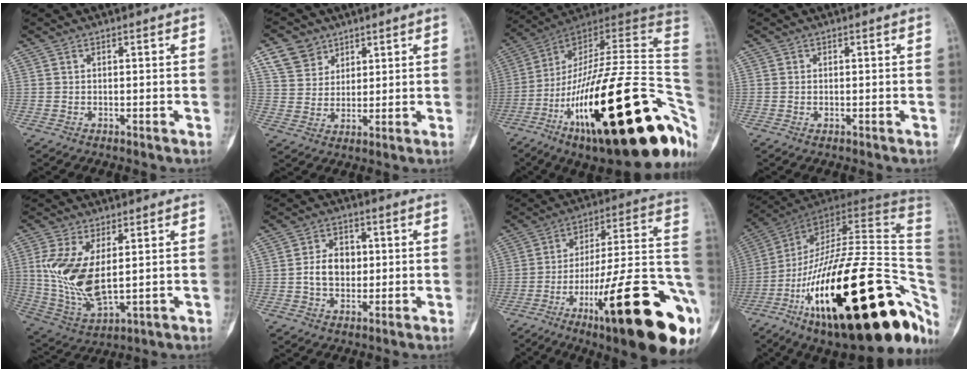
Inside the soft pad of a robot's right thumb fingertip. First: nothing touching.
{"total": 6.9, "force": [4.3, 5.3, 1.3], "torque": [-0.003, -0.017, 0.085]}
{"total": 38.4, "force": [-10.2, 12.3, 34.9], "torque": [-0.448, 0.069, -0.164]}
{"total": 0.5, "force": [-0.1, 0.3, 0.4], "torque": [-0.007, 0.005, 0.001]}
{"total": 13.4, "force": [2.1, 6.7, 11.5], "torque": [-0.238, -0.016, 0.059]}
{"total": 6.6, "force": [0.3, 5.1, 4.2], "torque": [-0.052, 0.008, 0.004]}
{"total": 30.9, "force": [-12.8, 6.7, 27.3], "torque": [-0.320, 0.056, -0.186]}
{"total": 40.6, "force": [-11.7, 15.3, 35.8], "torque": [-0.469, 0.060, -0.184]}